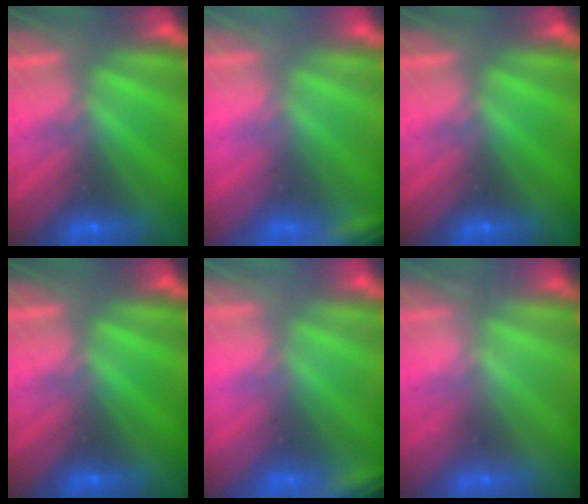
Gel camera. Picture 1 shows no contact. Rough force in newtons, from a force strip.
{"total": 2.3}
{"total": 0.0}
{"total": 0.0}
{"total": 2.3}
{"total": 2.5}